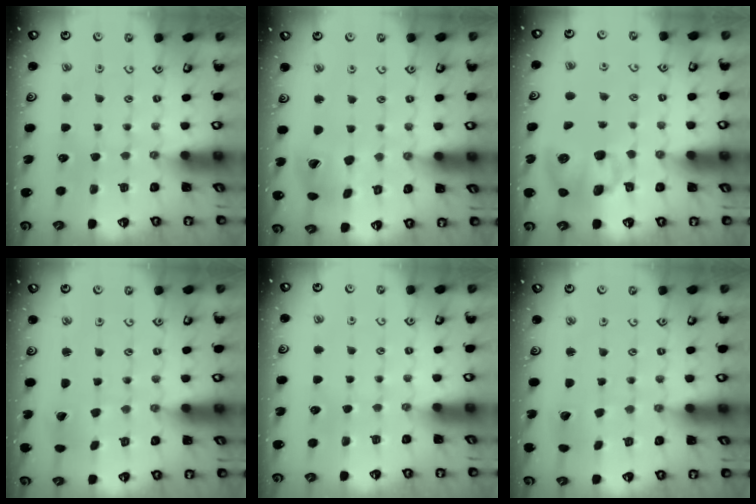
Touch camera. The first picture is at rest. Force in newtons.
{"total": 12.0, "press": 11.9, "slide": 1.6}
{"total": 11.3, "press": 11.2, "slide": 1.2}
{"total": 1.2, "press": 1.2, "slide": 0.1}
{"total": 0.0}
{"total": 2.4, "press": 2.4, "slide": 0.3}